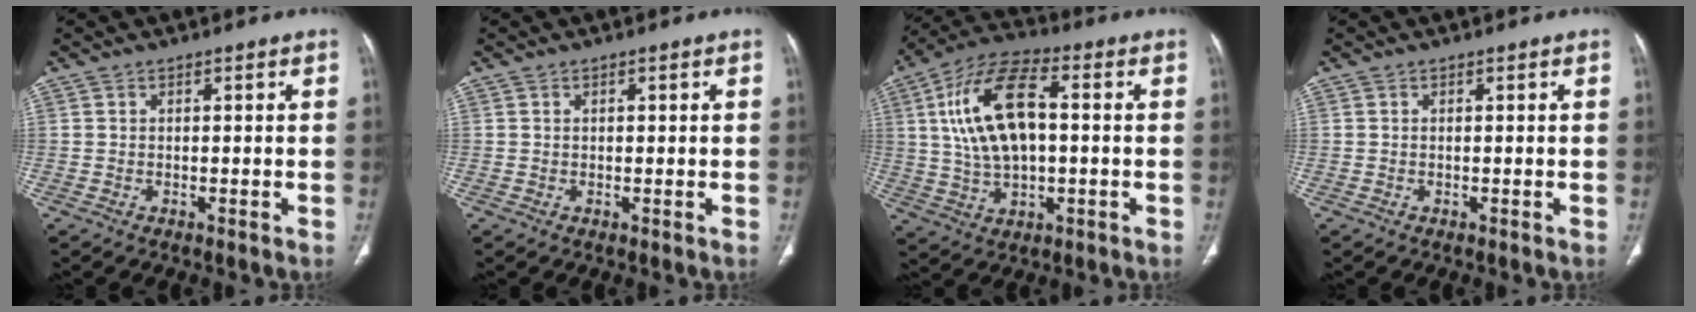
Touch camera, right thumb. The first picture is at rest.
{"total": 0.0}
{"total": 16.4, "force": [2.3, 8.2, 14.0], "torque": [-0.263, 0.020, 0.040]}
{"total": 0.0}